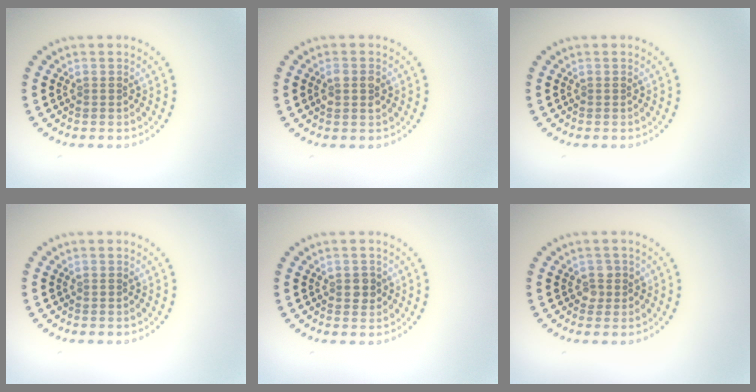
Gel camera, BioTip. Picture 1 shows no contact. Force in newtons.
{"total": 1.6, "press": 1.6, "slide": 0.2}
{"total": 0.0}
{"total": 0.0}
{"total": 1.4, "press": 1.4, "slide": 0.2}
{"total": 1.2, "press": 1.1, "slide": 0.4}